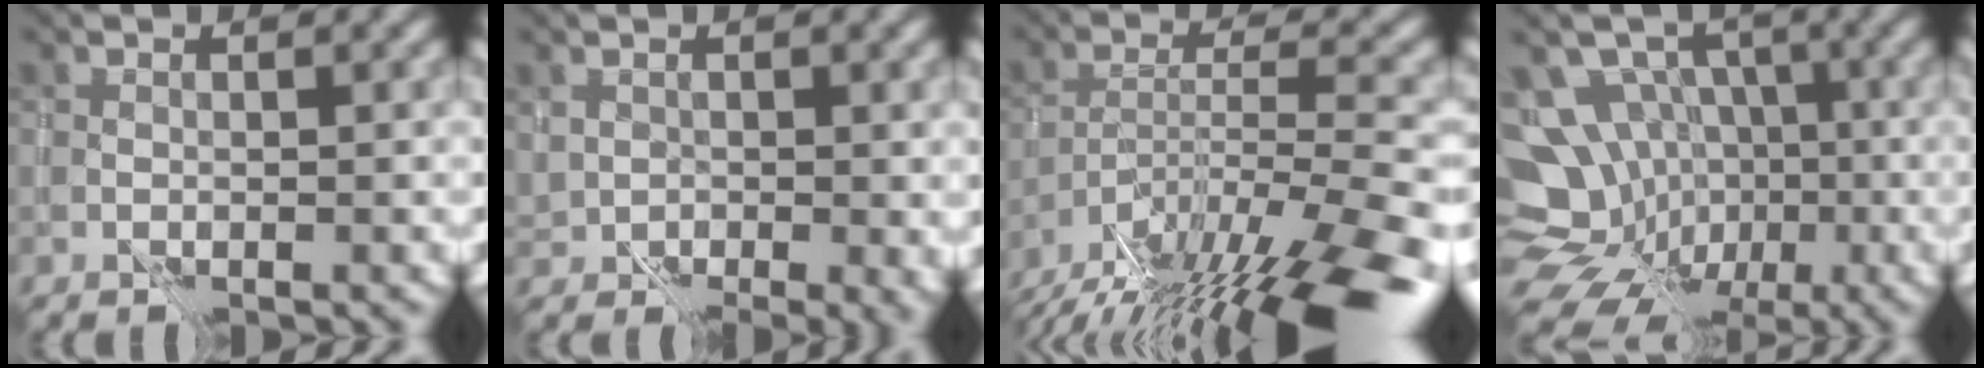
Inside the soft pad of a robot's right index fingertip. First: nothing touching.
{"total": 3.2, "force": [0.2, 2.1, 2.4], "torque": [-0.036, -0.012, 0.008]}
{"total": 15.3, "force": [-11.8, 2.4, 9.4], "torque": [-0.167, -0.018, -0.182]}
{"total": 12.0, "force": [-3.9, 10.1, 5.1], "torque": [-0.094, -0.025, -0.058]}